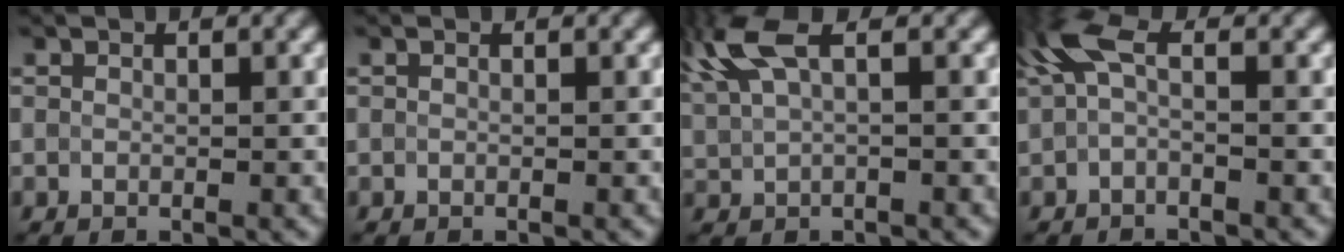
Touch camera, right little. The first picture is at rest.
{"total": 0.0}
{"total": 4.5, "force": [2.5, 1.3, 3.5], "torque": [-0.088, 0.017, 0.051]}
{"total": 3.0, "force": [-0.4, 1.1, 2.7], "torque": [-0.069, 0.006, -0.020]}